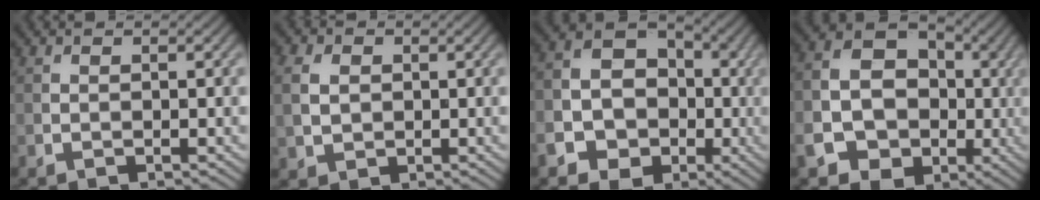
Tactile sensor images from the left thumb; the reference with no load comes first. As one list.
[{"total": 4.2, "force": [0.5, 3.3, 2.5], "torque": [-0.073, 0.005, 0.009]}, {"total": 11.2, "force": [-3.7, 9.3, 5.0], "torque": [-0.114, -0.024, -0.081]}, {"total": 13.5, "force": [-3.2, 11.3, 6.8], "torque": [-0.164, -0.035, -0.071]}]